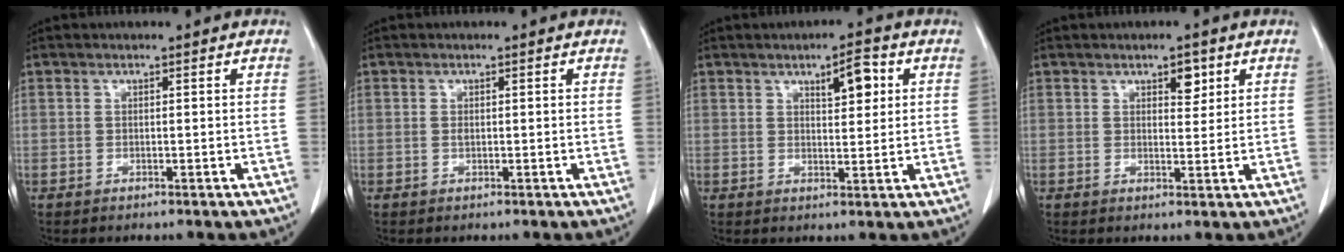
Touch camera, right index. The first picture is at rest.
{"total": 0.6, "force": [0.0, 0.3, 0.6], "torque": [-0.014, -0.001, 0.002]}
{"total": 4.8, "force": [2.0, 1.4, 4.1], "torque": [-0.064, 0.002, 0.032]}
{"total": 2.9, "force": [1.6, 1.3, 2.0], "torque": [-0.027, -0.003, 0.025]}